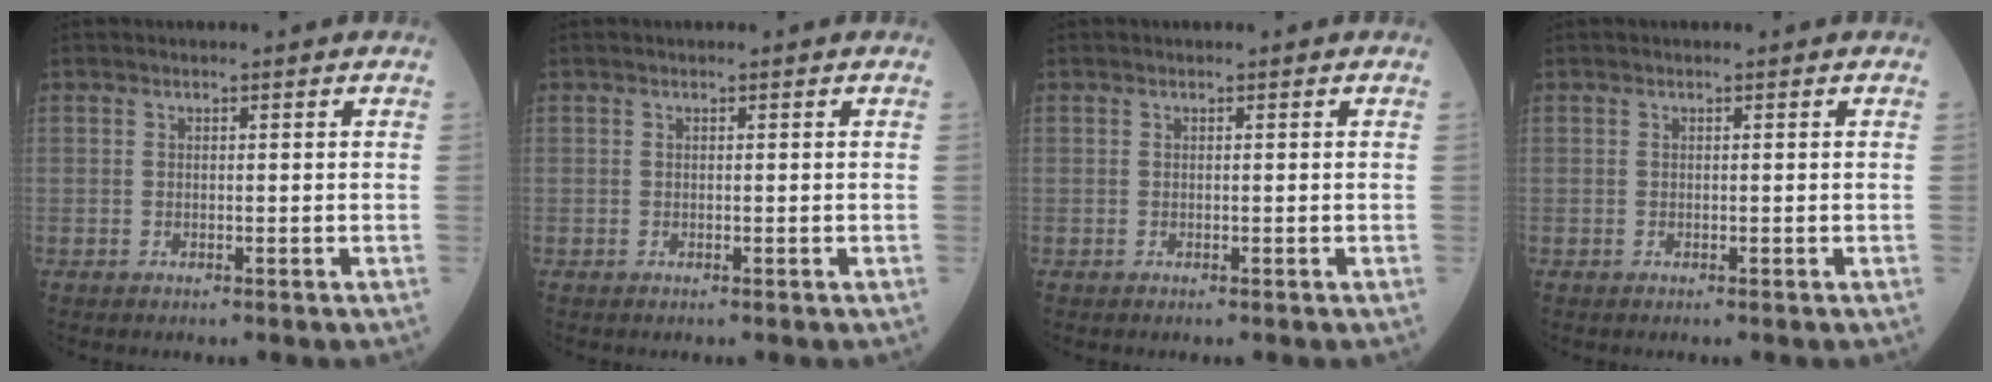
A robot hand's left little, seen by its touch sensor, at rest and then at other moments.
{"total": 0.0}
{"total": 0.0}
{"total": 0.0}